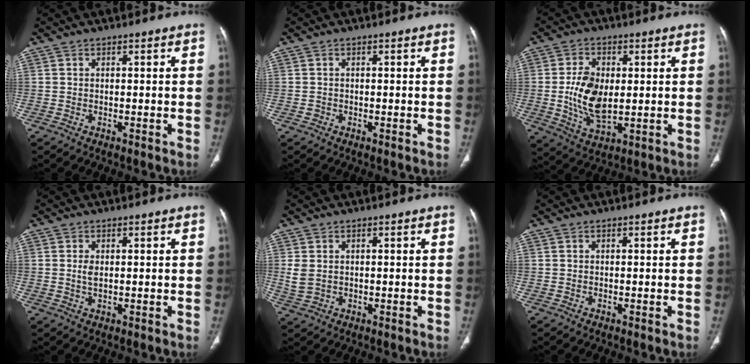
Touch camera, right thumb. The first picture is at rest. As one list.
[{"total": 0.6, "force": [-0.2, 0.6, 0.1], "torque": [0.000, 0.006, -0.003]}, {"total": 10.5, "force": [0.2, 6.1, 8.6], "torque": [-0.156, -0.010, 0.012]}, {"total": 2.0, "force": [0.3, 1.0, 1.7], "torque": [-0.037, -0.004, 0.007]}, {"total": 3.3, "force": [0.5, 2.4, 2.2], "torque": [-0.054, 0.002, 0.017]}, {"total": 0.0}]